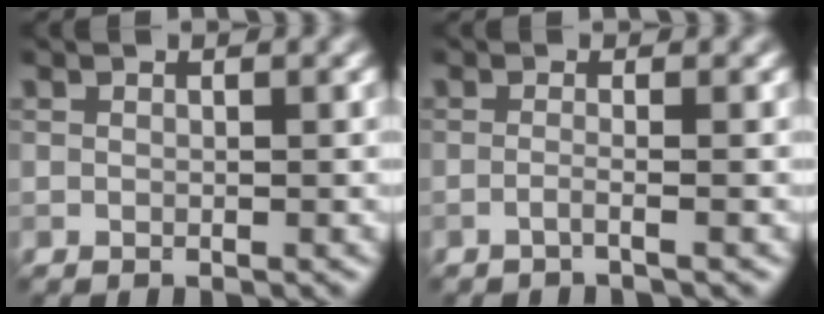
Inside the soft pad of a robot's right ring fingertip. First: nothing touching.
{"total": 1.2, "force": [-0.6, 0.3, 1.0], "torque": [-0.009, -0.003, -0.021]}